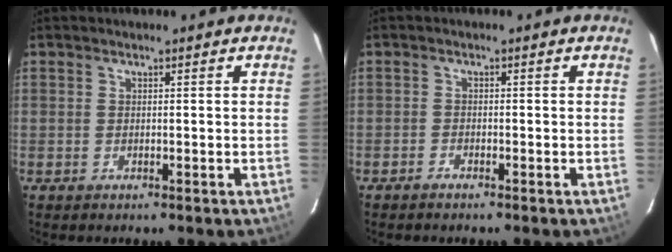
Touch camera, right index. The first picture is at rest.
{"total": 1.0, "force": [-0.9, 0.2, 0.1], "torque": [-0.004, 0.003, -0.021]}